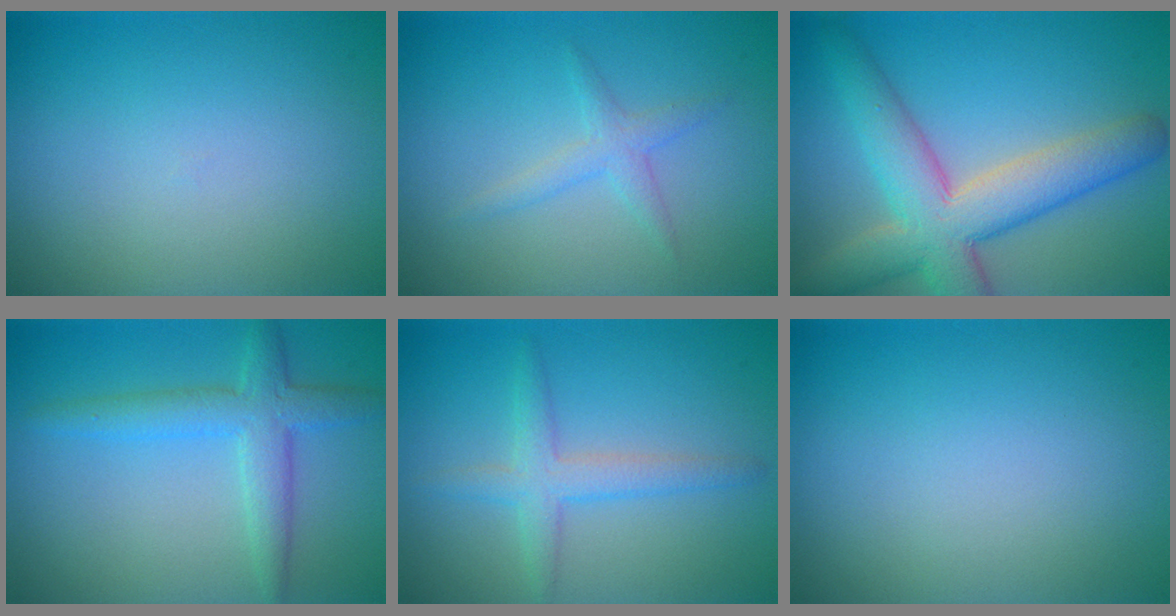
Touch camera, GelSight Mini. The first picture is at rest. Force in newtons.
{"total": 1.8, "press": 1.8, "slide": 0.1}
{"total": 8.1, "press": 8.1, "slide": 0.4}
{"total": 3.6, "press": 3.6, "slide": 0.1}
{"total": 2.7, "press": 2.7, "slide": 0.2}
{"total": 0.0}